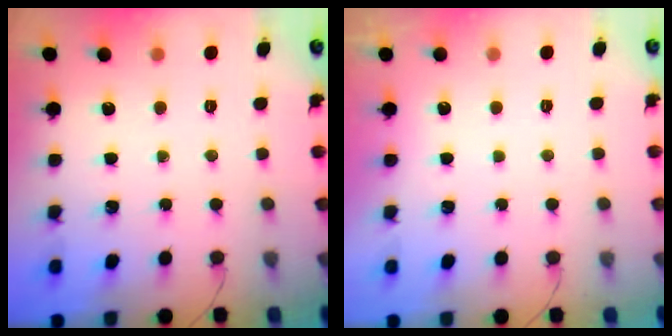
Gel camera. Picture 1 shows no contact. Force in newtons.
{"total": 3.0, "press": 3.0, "slide": 0.1}